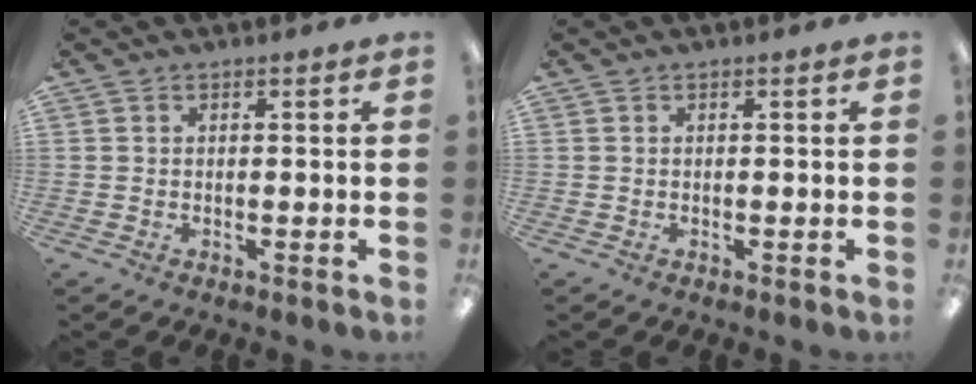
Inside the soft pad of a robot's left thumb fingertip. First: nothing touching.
{"total": 0.0}